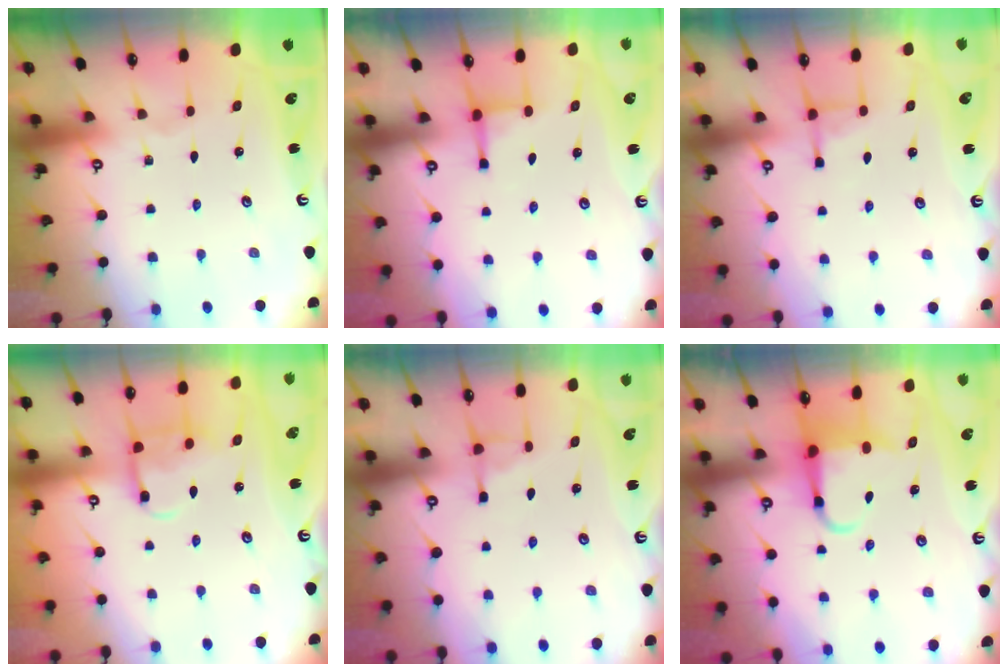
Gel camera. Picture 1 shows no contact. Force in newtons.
{"total": 2.6, "press": 2.6, "slide": 0.7}
{"total": 4.4, "press": 4.4, "slide": 0.7}
{"total": 10.7, "press": 10.6, "slide": 1.2}
{"total": 4.5, "press": 4.4, "slide": 0.8}
{"total": 5.2, "press": 5.1, "slide": 1.0}